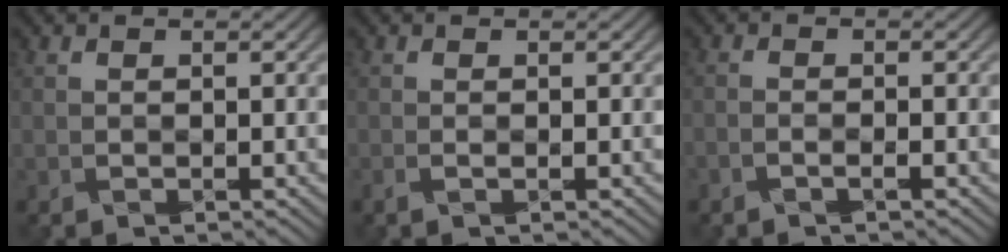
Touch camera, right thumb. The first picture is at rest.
{"total": 0.8, "force": [-0.2, 0.2, 0.7], "torque": [-0.012, -0.001, -0.006]}
{"total": 1.3, "force": [-0.9, 0.2, 0.8], "torque": [-0.005, 0.005, -0.027]}